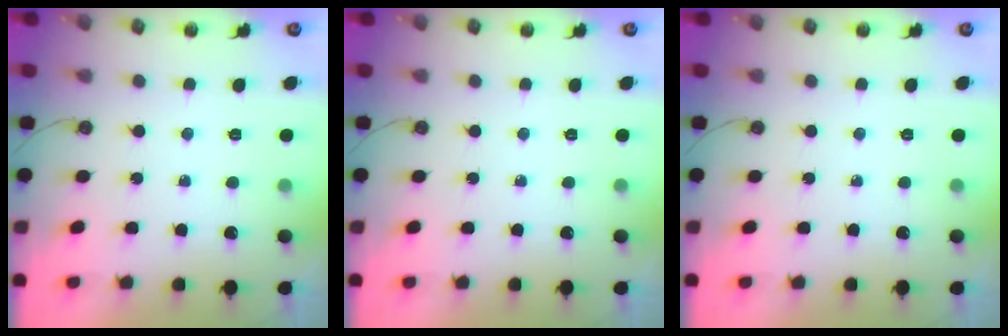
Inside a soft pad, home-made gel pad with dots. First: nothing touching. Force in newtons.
{"total": 0.0}
{"total": 0.0}